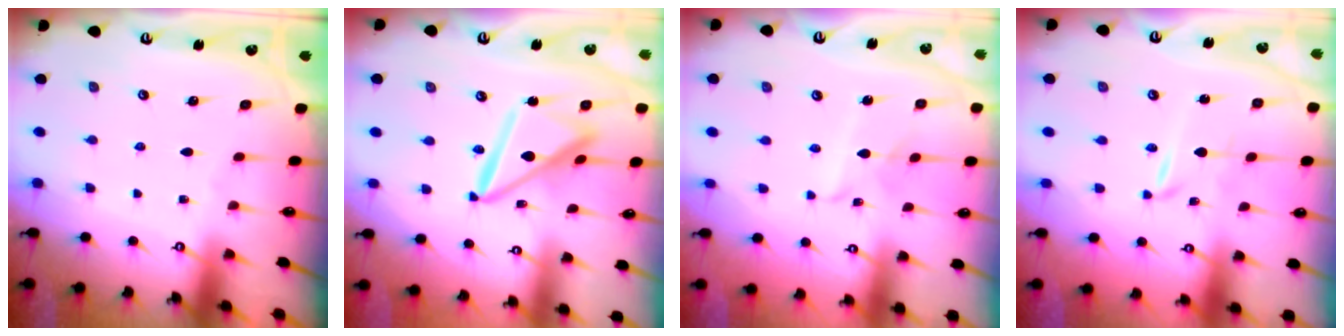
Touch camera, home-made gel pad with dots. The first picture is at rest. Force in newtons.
{"total": 14.1, "press": 14.0, "slide": 1.3}
{"total": 7.0, "press": 6.9, "slide": 0.4}
{"total": 1.9, "press": 1.9, "slide": 0.2}